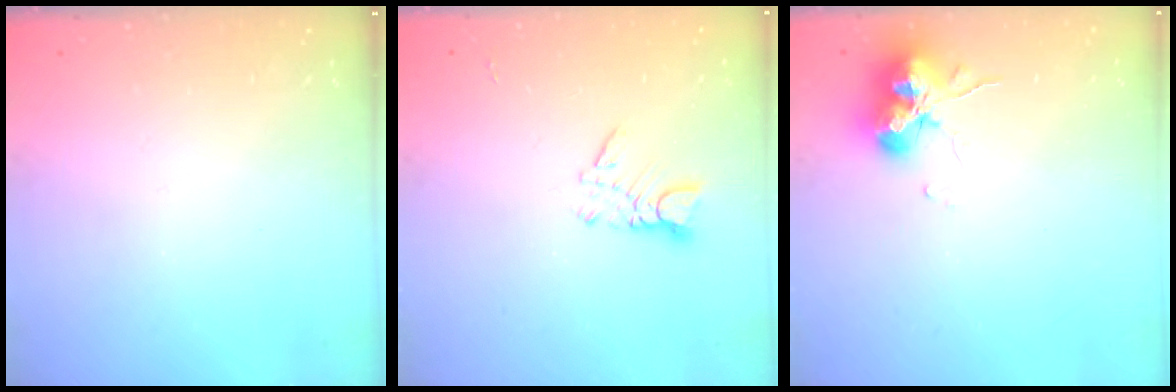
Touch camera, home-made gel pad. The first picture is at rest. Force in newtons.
{"total": 3.3, "press": 3.3, "slide": 0.3}
{"total": 13.5, "press": 13.3, "slide": 2.0}